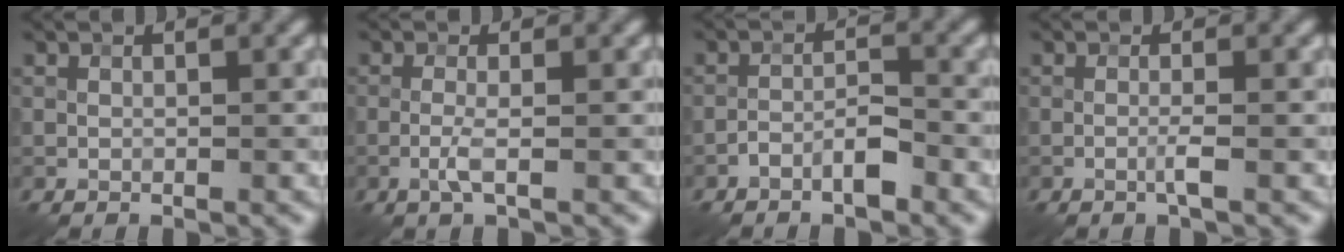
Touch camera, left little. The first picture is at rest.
{"total": 1.7, "force": [-0.6, 0.1, 1.6], "torque": [-0.036, 0.002, -0.017]}
{"total": 2.4, "force": [-1.6, 0.7, 1.6], "torque": [-0.027, 0.009, -0.031]}
{"total": 1.2, "force": [-0.4, 0.0, 1.1], "torque": [-0.021, 0.003, -0.013]}